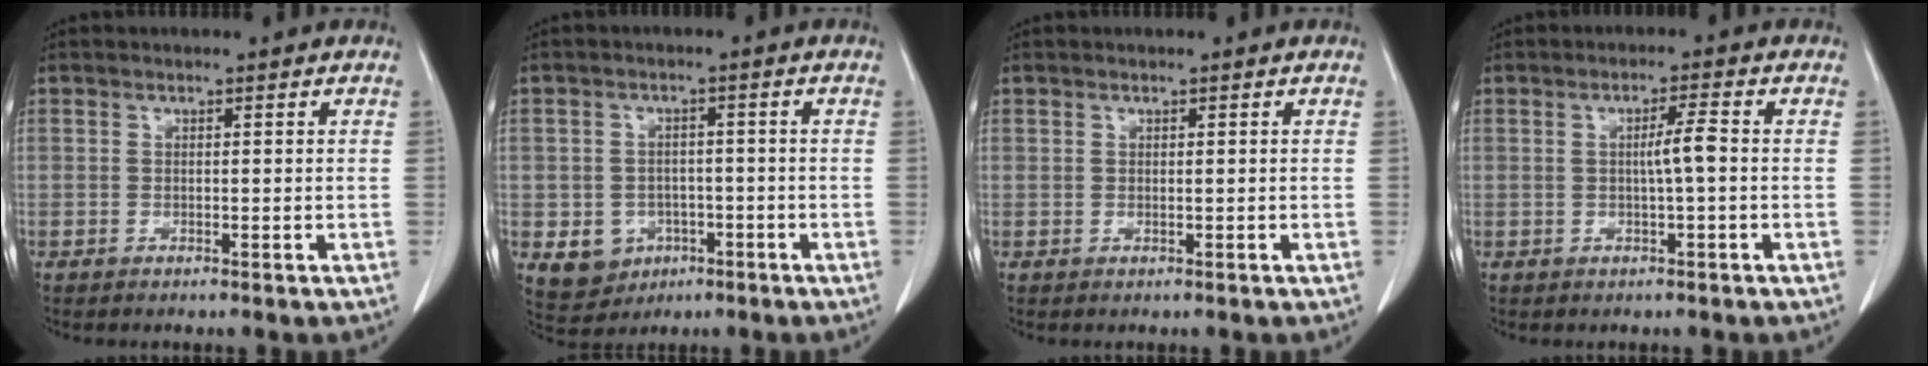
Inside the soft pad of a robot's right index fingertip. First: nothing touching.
{"total": 6.3, "force": [-2.2, 5.6, 1.9], "torque": [-0.029, 0.005, -0.020]}
{"total": 0.0}
{"total": 3.0, "force": [-0.1, -0.1, 3.0], "torque": [-0.049, 0.004, 0.001]}